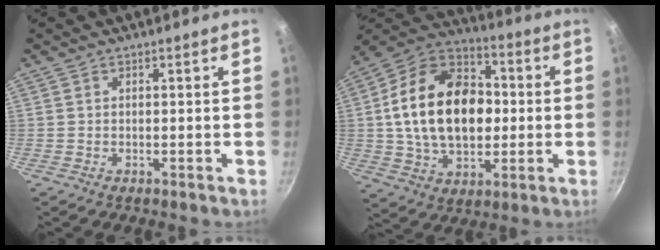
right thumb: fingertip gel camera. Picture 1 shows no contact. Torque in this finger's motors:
{"motor_torque": [-0.01, 3.44, 1.80, 0.54, 0.39]}